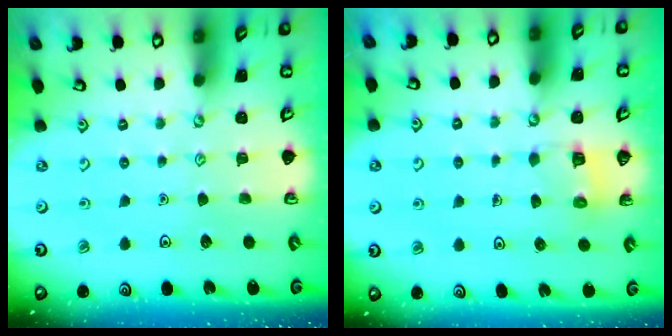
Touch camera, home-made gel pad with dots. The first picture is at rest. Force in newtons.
{"total": 3.8, "press": 3.8, "slide": 0.2}